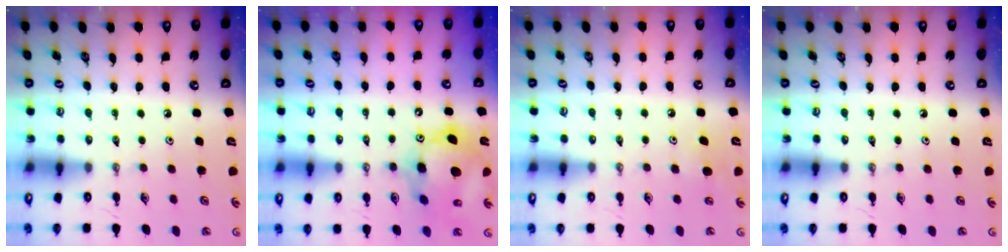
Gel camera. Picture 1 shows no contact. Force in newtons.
{"total": 15.4, "press": 15.4, "slide": 1.6}
{"total": 6.4, "press": 6.4, "slide": 0.4}
{"total": 0.0}